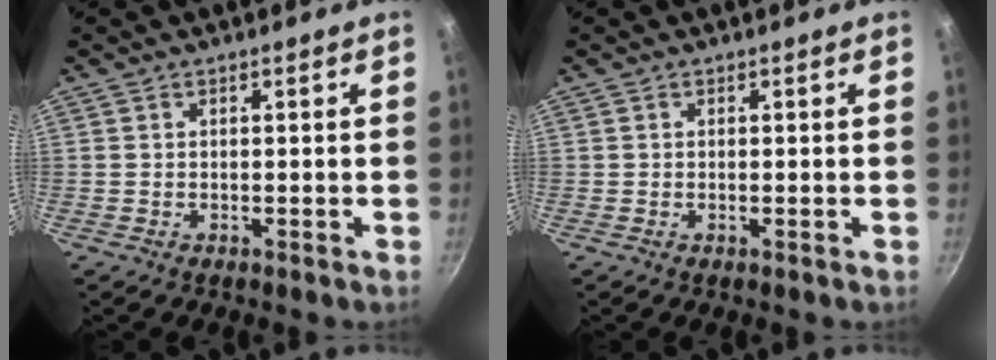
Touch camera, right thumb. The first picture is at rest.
{"total": 0.0}